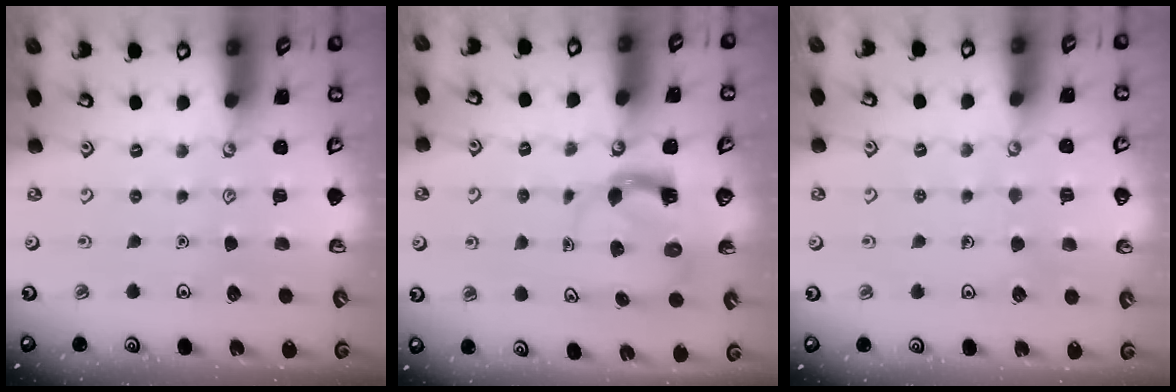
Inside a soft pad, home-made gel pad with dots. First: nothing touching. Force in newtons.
{"total": 3.5, "press": 3.5, "slide": 0.4}
{"total": 3.6, "press": 3.6, "slide": 0.3}